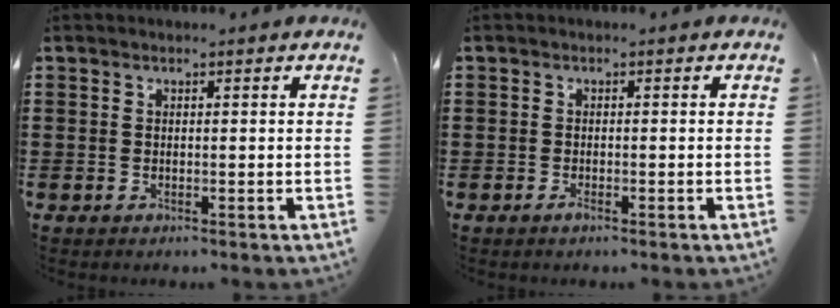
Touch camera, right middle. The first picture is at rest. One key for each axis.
{"total": 0.8, "fx": -0.6, "fy": 0.3, "fz": 0.4, "tx": -0.009, "ty": -0.004, "tz": -0.011}